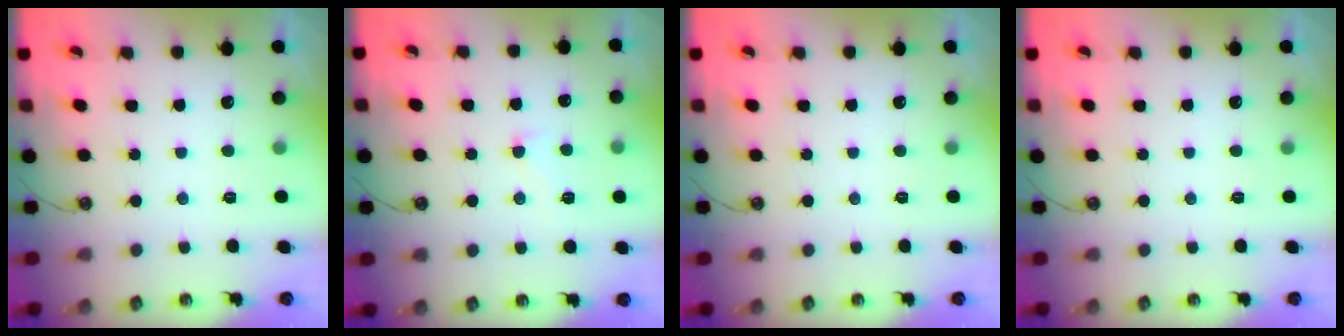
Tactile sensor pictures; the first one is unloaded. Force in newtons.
{"total": 1.6, "press": 1.4, "slide": 0.8}
{"total": 0.0}
{"total": 0.0}